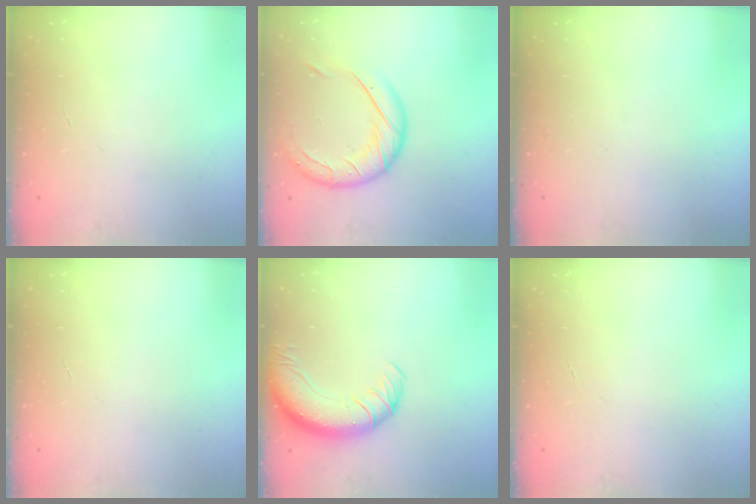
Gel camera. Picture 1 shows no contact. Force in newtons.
{"total": 16.0, "press": 15.8, "slide": 2.1}
{"total": 0.0}
{"total": 0.0}
{"total": 12.3, "press": 11.9, "slide": 3.2}
{"total": 0.0}